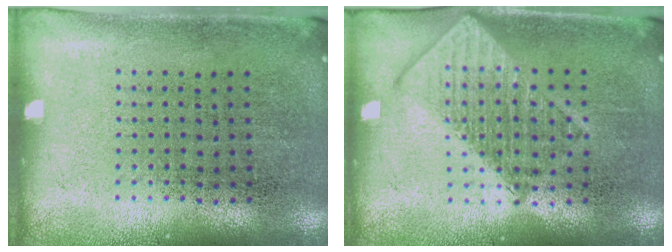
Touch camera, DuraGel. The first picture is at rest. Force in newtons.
{"total": 2.0, "press": 1.9, "slide": 0.2}